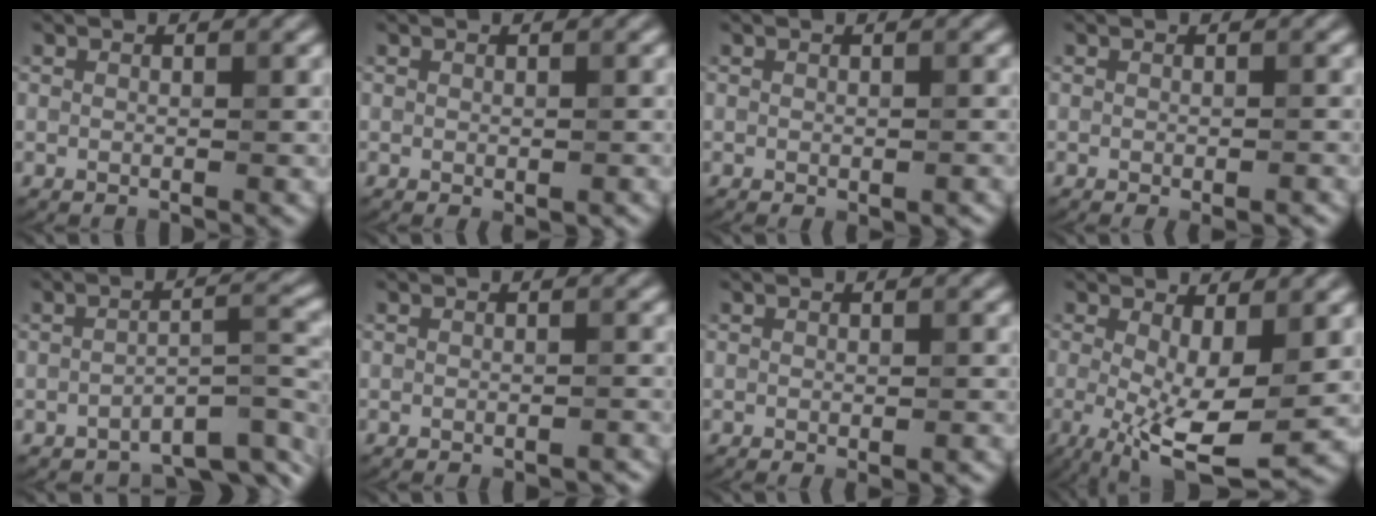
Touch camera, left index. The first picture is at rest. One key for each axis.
{"total": 0.6, "fx": -0.4, "fy": 0.2, "fz": 0.4, "tx": -0.010, "ty": -0.004, "tz": -0.001}
{"total": 0.9, "fx": -0.6, "fy": 0.2, "fz": 0.7, "tx": -0.013, "ty": -0.005, "tz": -0.003}
{"total": 1.8, "fx": -1.0, "fy": 0.3, "fz": 1.4, "tx": -0.022, "ty": -0.003, "tz": -0.012}
{"total": 5.5, "fx": -4.0, "fy": 1.3, "fz": 3.4, "tx": -0.050, "ty": 0.005, "tz": -0.062}
{"total": 1.6, "fx": -1.3, "fy": 0.3, "fz": 0.8, "tx": -0.009, "ty": -0.001, "tz": -0.016}
{"total": 1.5, "fx": -0.8, "fy": 0.3, "fz": 1.2, "tx": -0.019, "ty": -0.004, "tz": -0.008}
{"total": 7.3, "fx": -1.2, "fy": 2.3, "fz": 6.8, "tx": -0.143, "ty": -0.021, "tz": -0.018}